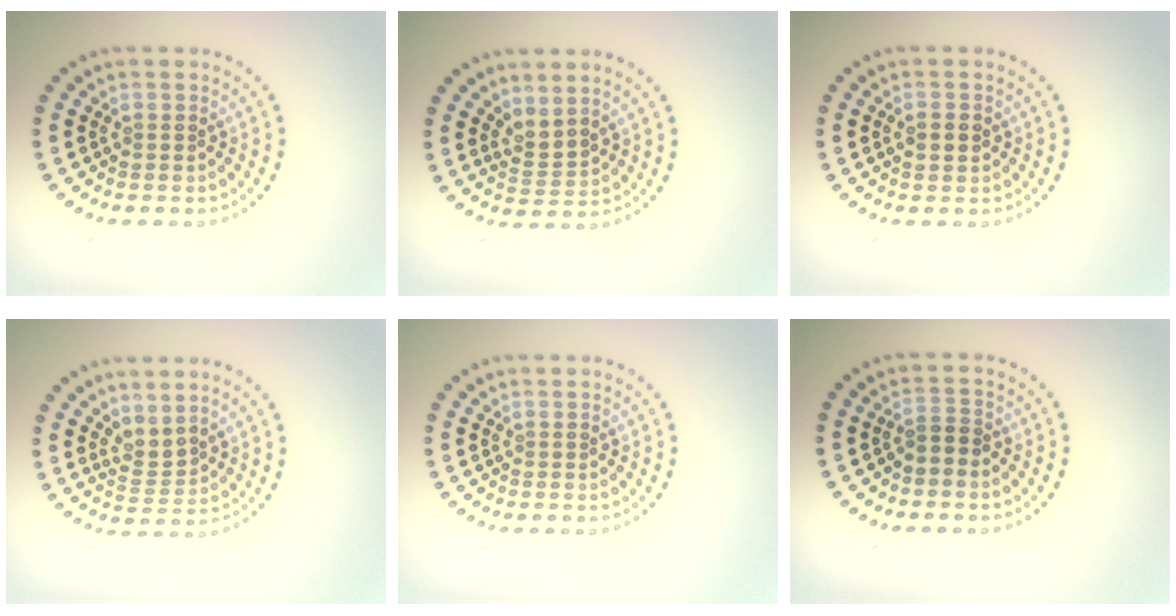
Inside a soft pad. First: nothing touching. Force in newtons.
{"total": 2.1, "press": 1.4, "slide": 1.6}
{"total": 2.1, "press": 2.1, "slide": 0.1}
{"total": 2.0, "press": 1.4, "slide": 1.4}
{"total": 0.0}
{"total": 1.7, "press": 1.4, "slide": 0.9}